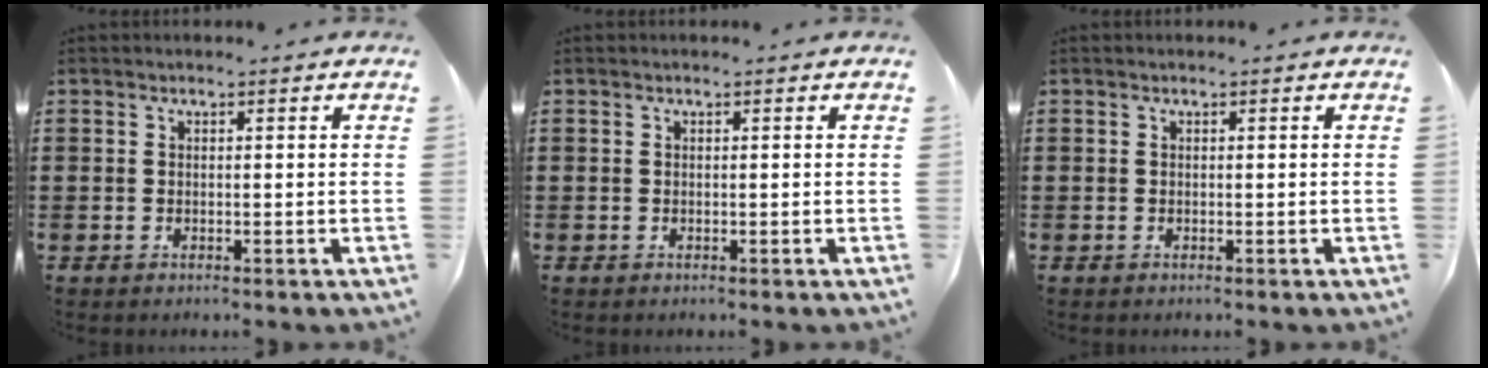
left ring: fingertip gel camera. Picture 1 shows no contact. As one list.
[{"total": 0.0}, {"total": 0.0}]